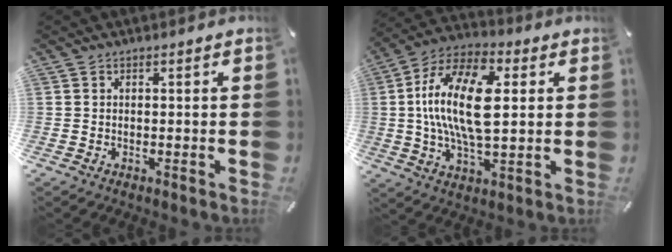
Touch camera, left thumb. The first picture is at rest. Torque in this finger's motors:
{"motor_torque": [2.53, 2.48, 2.09, -0.67, 0.32]}